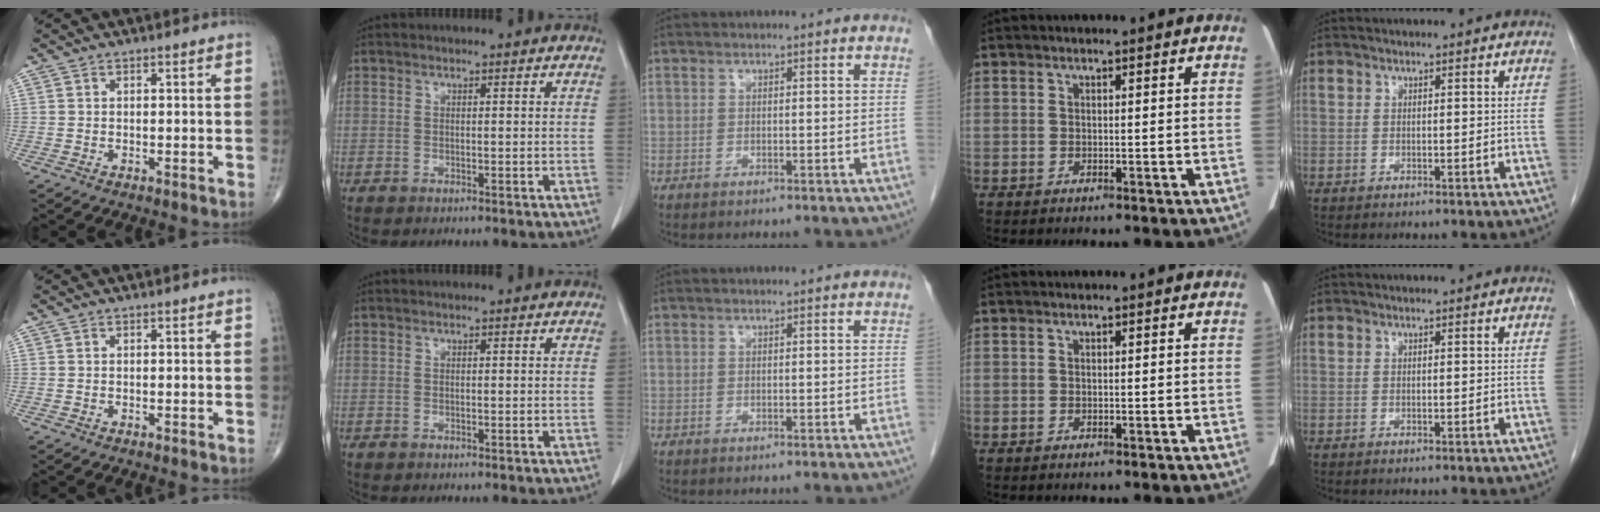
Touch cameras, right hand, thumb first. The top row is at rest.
{}